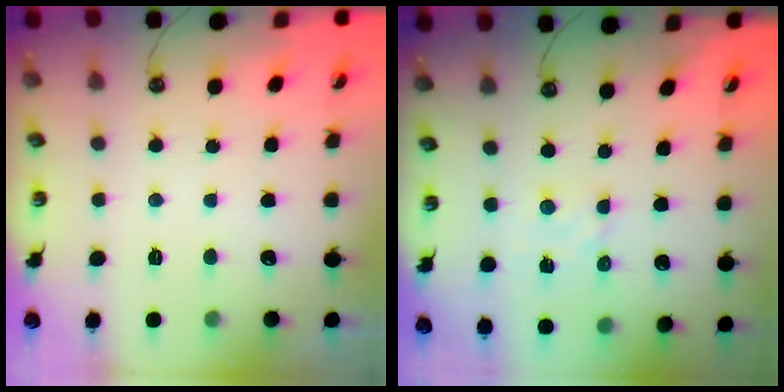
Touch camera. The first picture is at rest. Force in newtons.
{"total": 2.4, "press": 2.4, "slide": 0.4}